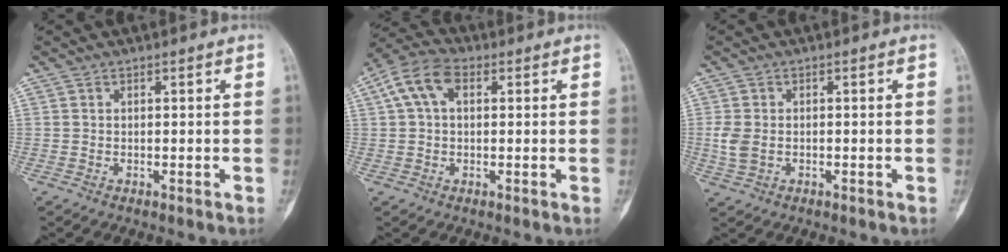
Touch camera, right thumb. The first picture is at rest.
{"total": 8.1, "force": [2.2, 5.1, 5.9], "torque": [-0.119, 0.026, 0.034]}
{"total": 3.7, "force": [-0.5, 2.5, 2.6], "torque": [-0.063, 0.002, -0.009]}